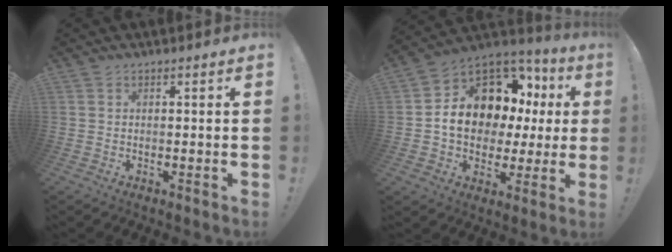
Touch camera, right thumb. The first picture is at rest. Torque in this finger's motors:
{"motor_torque": [2.23, 2.73, 0.51, -0.23, 0.40]}